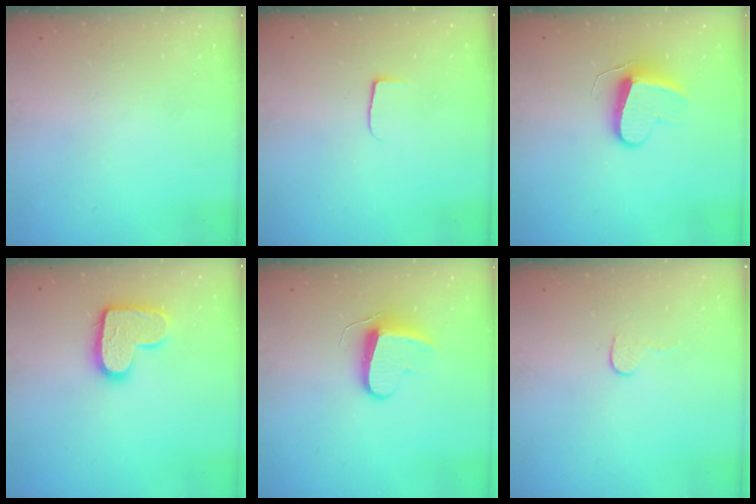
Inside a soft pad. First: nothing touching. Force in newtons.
{"total": 5.0, "press": 4.9, "slide": 0.6}
{"total": 9.4, "press": 9.4, "slide": 0.4}
{"total": 14.2, "press": 14.2, "slide": 0.8}
{"total": 8.8, "press": 8.8, "slide": 0.2}
{"total": 4.0, "press": 4.0, "slide": 0.3}